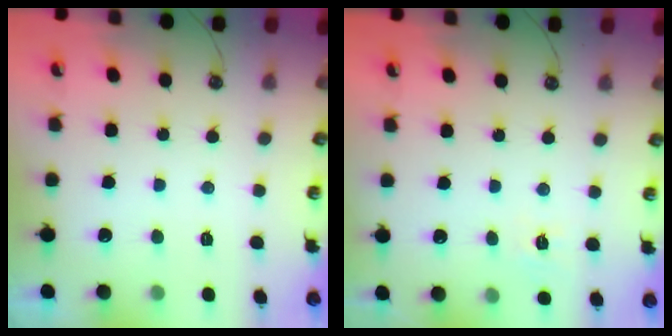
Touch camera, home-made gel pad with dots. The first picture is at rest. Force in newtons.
{"total": 6.3, "press": 6.3, "slide": 0.6}